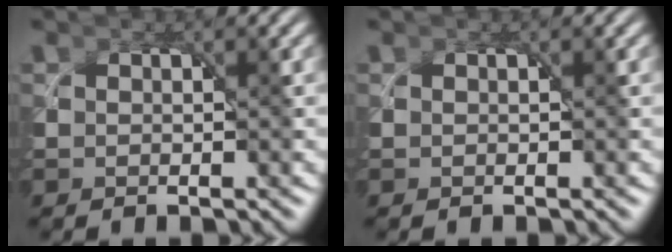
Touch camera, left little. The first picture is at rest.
{"total": 0.0}